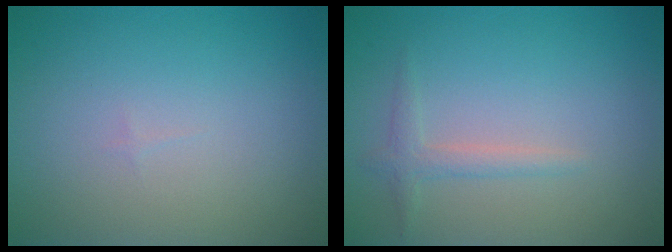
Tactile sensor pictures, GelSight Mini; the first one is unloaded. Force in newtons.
{"total": 1.5, "press": 1.5, "slide": 0.0}